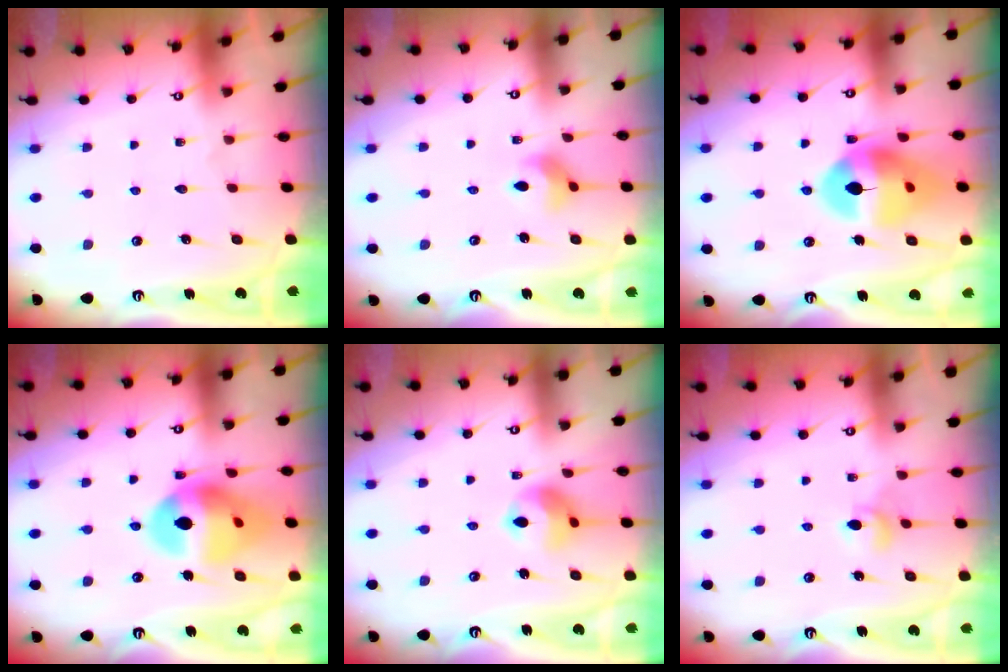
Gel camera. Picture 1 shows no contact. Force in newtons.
{"total": 6.1, "press": 6.0, "slide": 1.1}
{"total": 14.5, "press": 14.4, "slide": 1.5}
{"total": 17.3, "press": 17.2, "slide": 1.9}
{"total": 9.6, "press": 9.5, "slide": 1.1}
{"total": 5.1, "press": 5.1, "slide": 0.5}